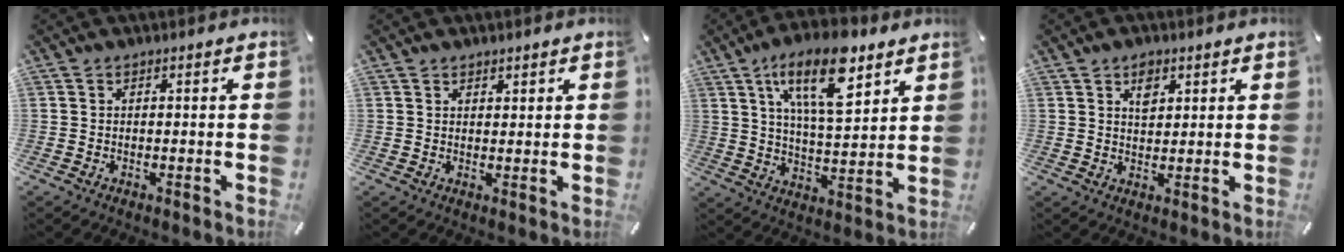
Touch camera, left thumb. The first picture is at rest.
{"total": 1.7, "force": [1.3, 1.1, -0.1], "torque": [0.010, -0.003, 0.024]}
{"total": 16.5, "force": [9.3, 6.5, 12.0], "torque": [-0.202, -0.027, 0.154]}
{"total": 3.5, "force": [2.0, 2.4, 1.7], "torque": [-0.015, -0.008, 0.031]}